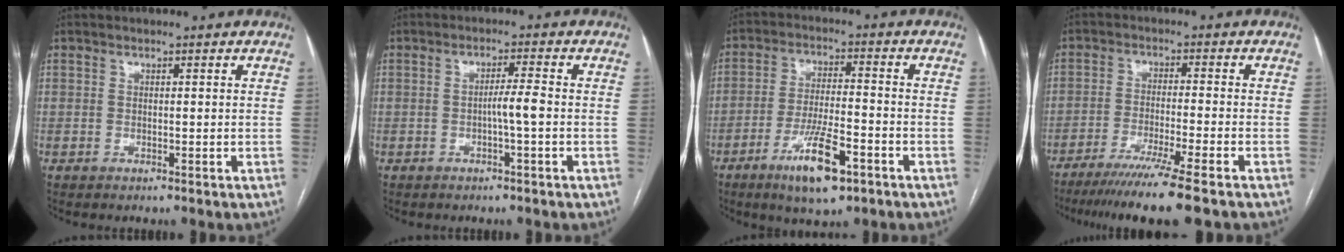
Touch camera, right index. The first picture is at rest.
{"total": 3.1, "force": [-0.6, -0.2, 3.0], "torque": [-0.049, 0.001, -0.012]}
{"total": 10.0, "force": [-5.4, 2.1, 8.2], "torque": [-0.156, -0.013, -0.089]}
{"total": 11.7, "force": [-8.9, -1.6, 7.4], "torque": [-0.103, -0.036, -0.139]}